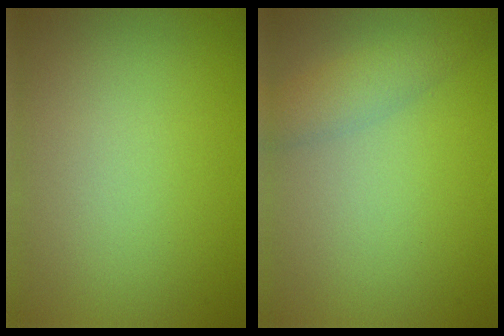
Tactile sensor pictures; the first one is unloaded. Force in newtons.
{"total": 2.5, "press": 2.5, "slide": 0.1}